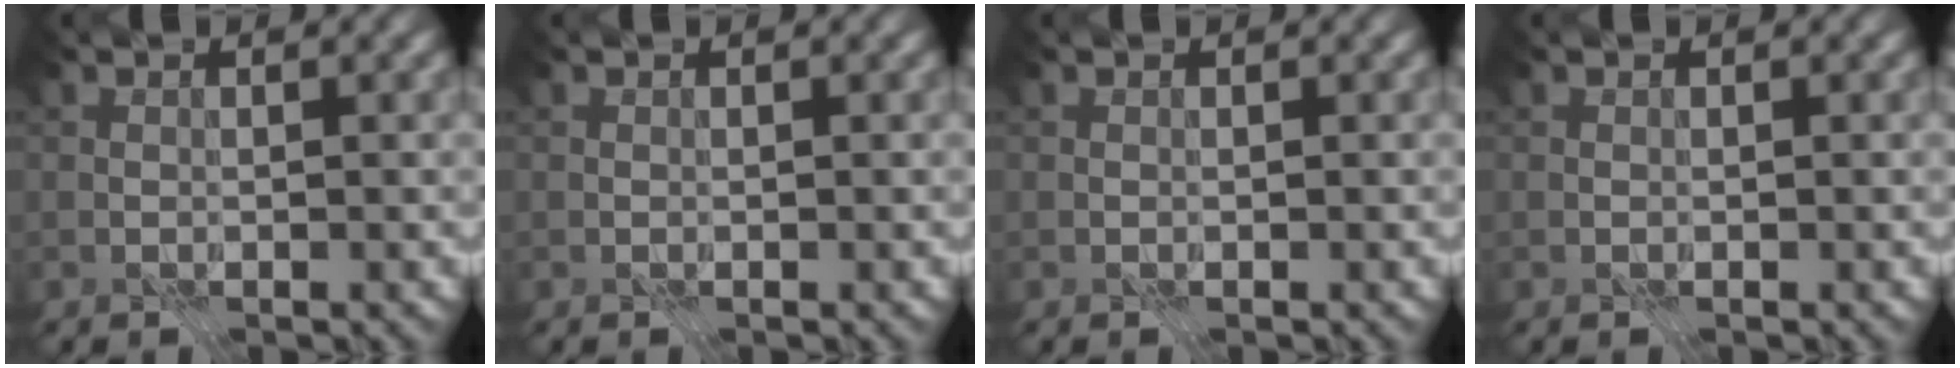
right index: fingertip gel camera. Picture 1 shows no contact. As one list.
[{"total": 0.0}, {"total": 0.0}, {"total": 0.0}]